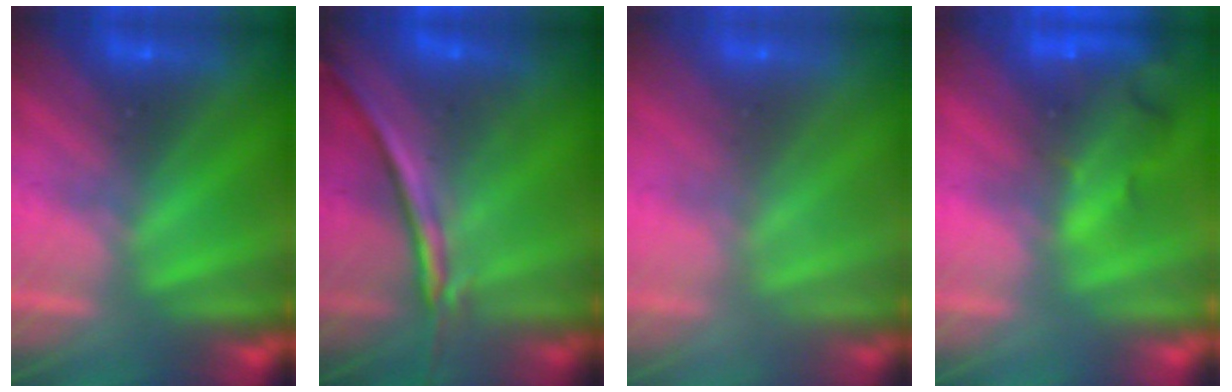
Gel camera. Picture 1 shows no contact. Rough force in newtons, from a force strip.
{"total": 7.2}
{"total": 7.8}
{"total": 7.1}